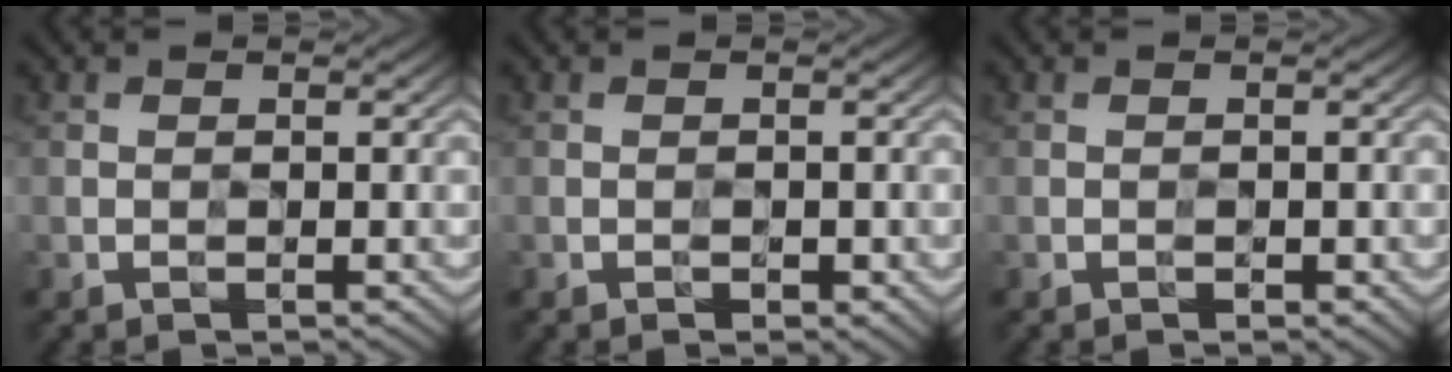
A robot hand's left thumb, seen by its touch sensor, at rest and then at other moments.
{"total": 1.4, "force": [-0.6, 0.9, 0.9], "torque": [-0.010, 0.004, -0.005]}
{"total": 0.8, "force": [-0.3, 0.5, 0.5], "torque": [-0.003, 0.001, -0.003]}